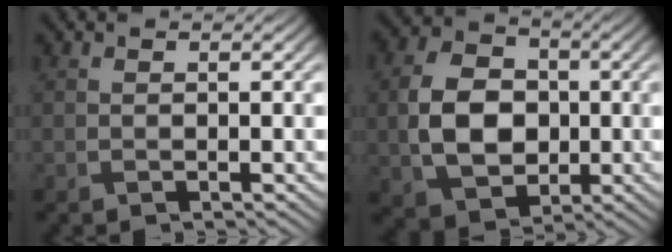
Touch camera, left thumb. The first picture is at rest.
{"total": 8.9, "force": [-0.7, 6.7, 5.9], "torque": [-0.134, -0.004, -0.019]}